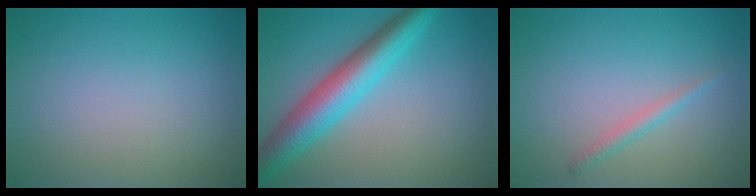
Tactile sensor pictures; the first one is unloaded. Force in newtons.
{"total": 6.5, "press": 6.5, "slide": 0.1}
{"total": 1.2, "press": 1.2, "slide": 0.0}